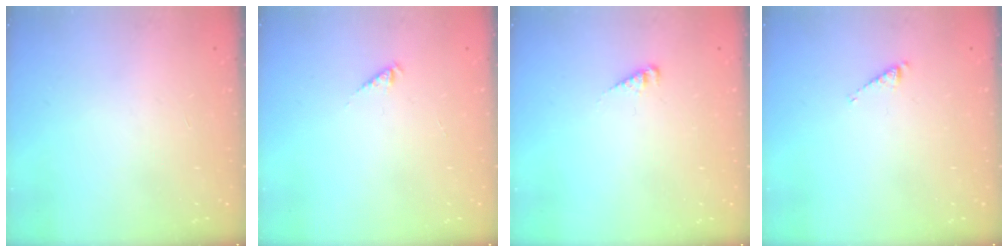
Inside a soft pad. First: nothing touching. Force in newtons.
{"total": 0.5, "press": 0.5, "slide": 0.2}
{"total": 3.0, "press": 3.0, "slide": 0.2}
{"total": 2.7, "press": 2.7, "slide": 0.4}